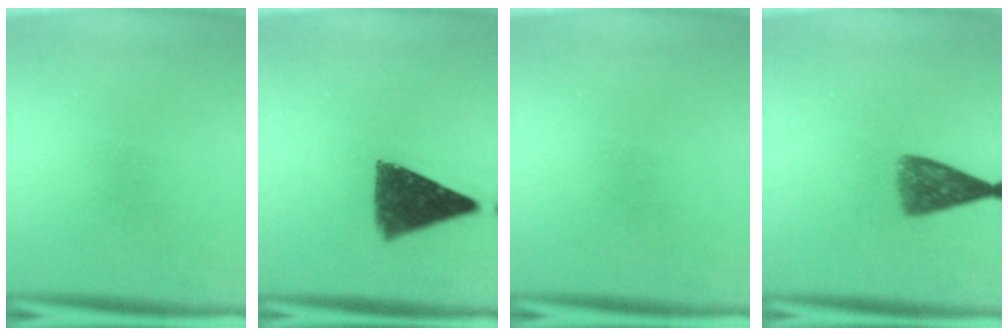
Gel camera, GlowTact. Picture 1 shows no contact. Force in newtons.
{"total": 10.4}
{"total": 0.0}
{"total": 6.1}